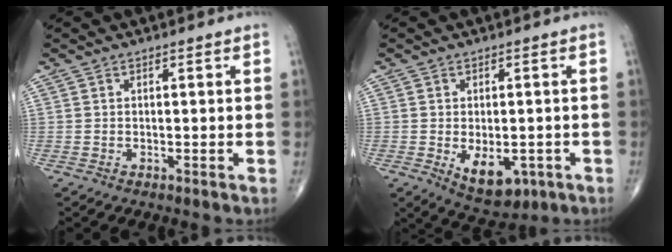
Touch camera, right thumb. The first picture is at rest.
{"total": 8.0, "force": [-2.4, 4.6, 6.1], "torque": [-0.068, -0.001, -0.021]}